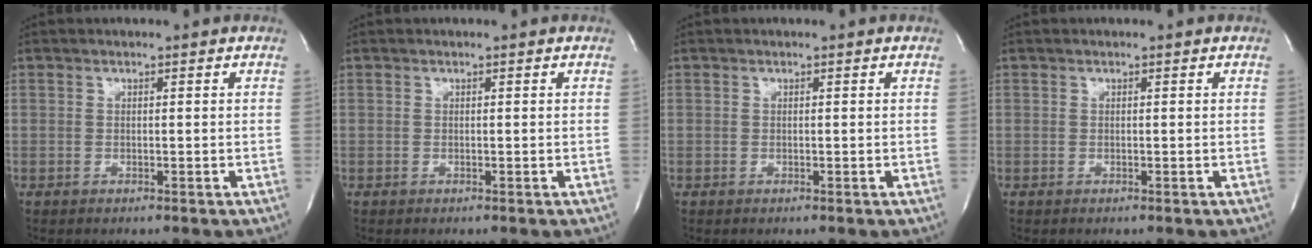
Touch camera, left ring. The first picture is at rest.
{"total": 0.0}
{"total": 0.0}
{"total": 0.0}